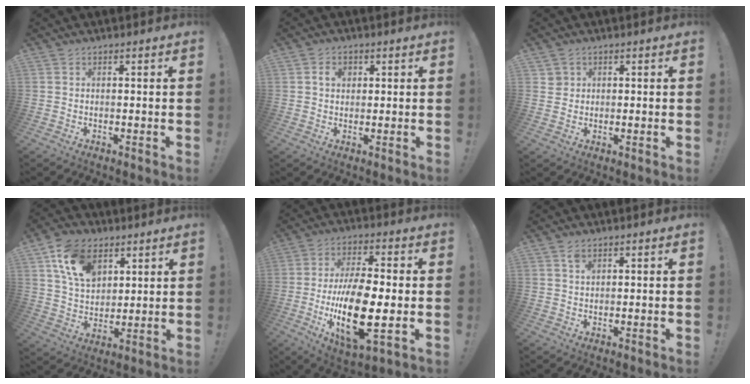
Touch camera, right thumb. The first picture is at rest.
{"total": 3.7, "force": [0.9, 2.7, 2.3], "torque": [-0.034, 0.004, 0.012]}
{"total": 2.4, "force": [1.1, 2.2, 0.1], "torque": [-0.004, 0.003, 0.021]}
{"total": 14.5, "force": [7.3, 10.1, 7.5], "torque": [-0.129, -0.021, 0.142]}
{"total": 20.3, "force": [-3.4, 8.4, 18.2], "torque": [-0.341, -0.005, -0.051]}
{"total": 2.0, "force": [1.3, 1.1, 0.9], "torque": [-0.012, -0.005, 0.024]}